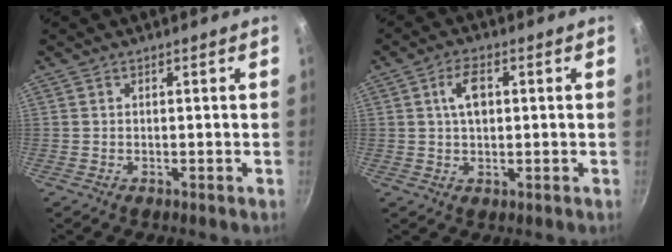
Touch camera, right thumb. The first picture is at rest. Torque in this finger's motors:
{"motor_torque": [-0.03, 1.21, 0.95, 0.29, 0.24]}